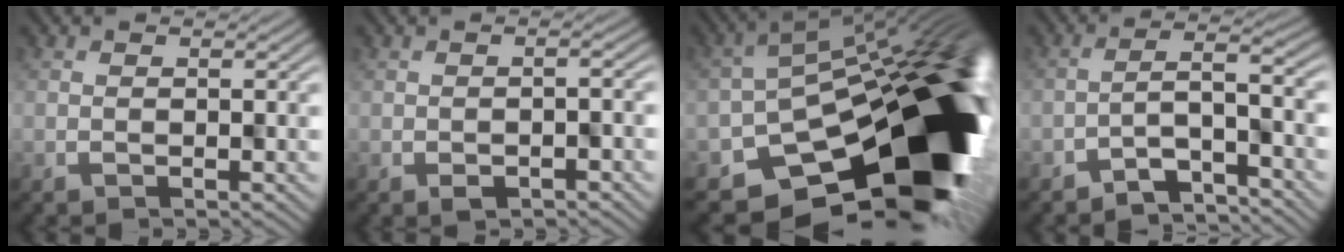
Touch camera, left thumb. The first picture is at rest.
{"total": 2.6, "force": [-1.3, 1.1, 1.9], "torque": [-0.024, 0.001, -0.014]}
{"total": 18.1, "force": [-7.6, 10.1, 13.0], "torque": [-0.185, -0.050, -0.115]}
{"total": 5.7, "force": [-4.5, 1.4, 3.3], "torque": [-0.041, 0.004, -0.079]}